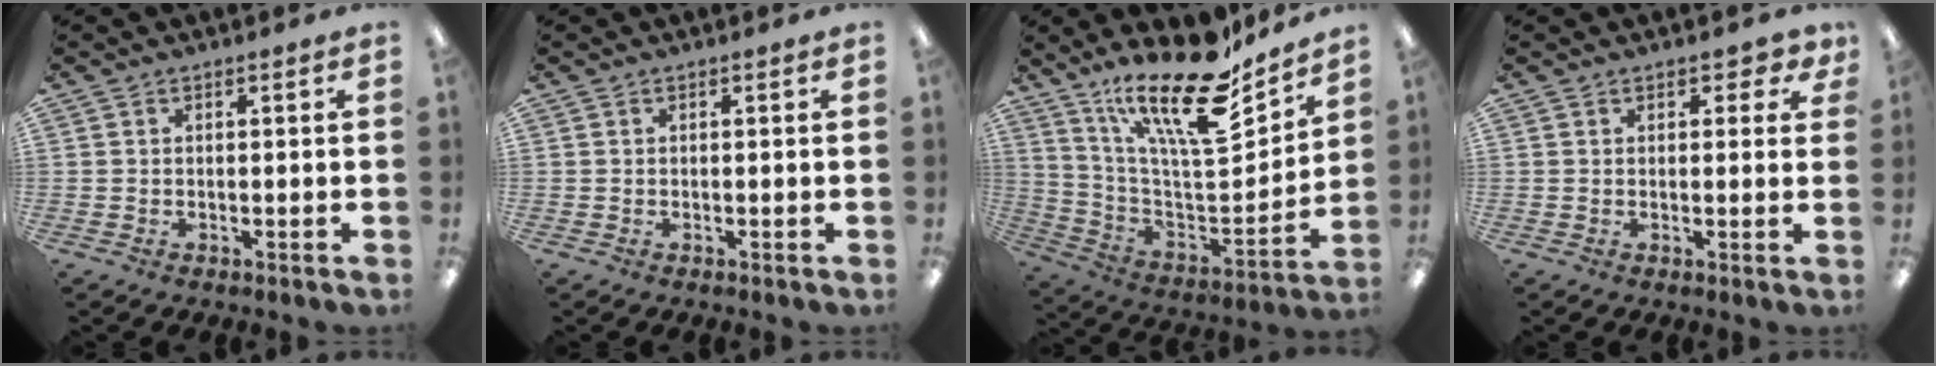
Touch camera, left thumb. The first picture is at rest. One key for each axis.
{"total": 0.0}
{"total": 23.0, "fx": 16.5, "fy": 6.8, "fz": 14.4, "tx": -0.243, "ty": -0.119, "tz": 0.279}
{"total": 2.7, "fx": 1.6, "fy": 1.6, "fz": 1.6, "tx": -0.009, "ty": -0.005, "tz": 0.023}